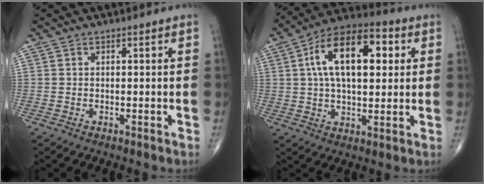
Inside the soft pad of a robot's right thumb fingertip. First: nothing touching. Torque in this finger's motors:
{"motor_torque": [1.22, 3.63, 1.49, -0.01, 0.18]}